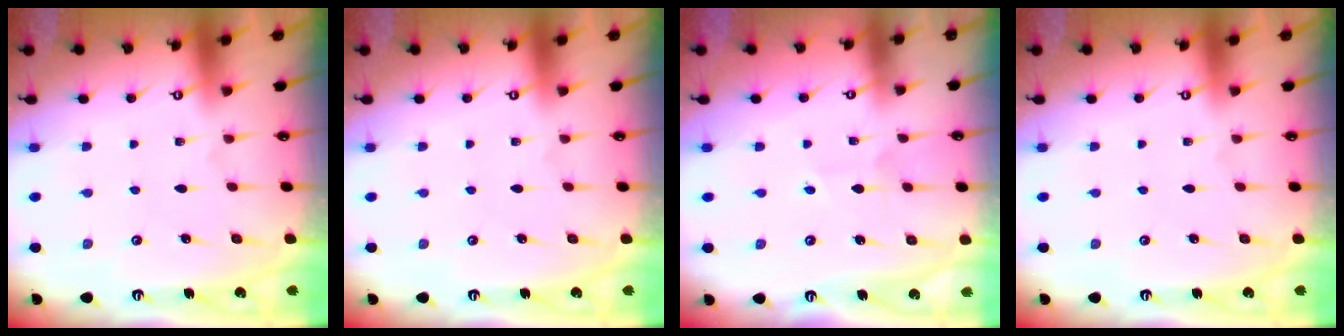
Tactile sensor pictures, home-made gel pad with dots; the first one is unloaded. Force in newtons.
{"total": 0.0}
{"total": 2.8, "press": 2.8, "slide": 0.3}
{"total": 0.0}